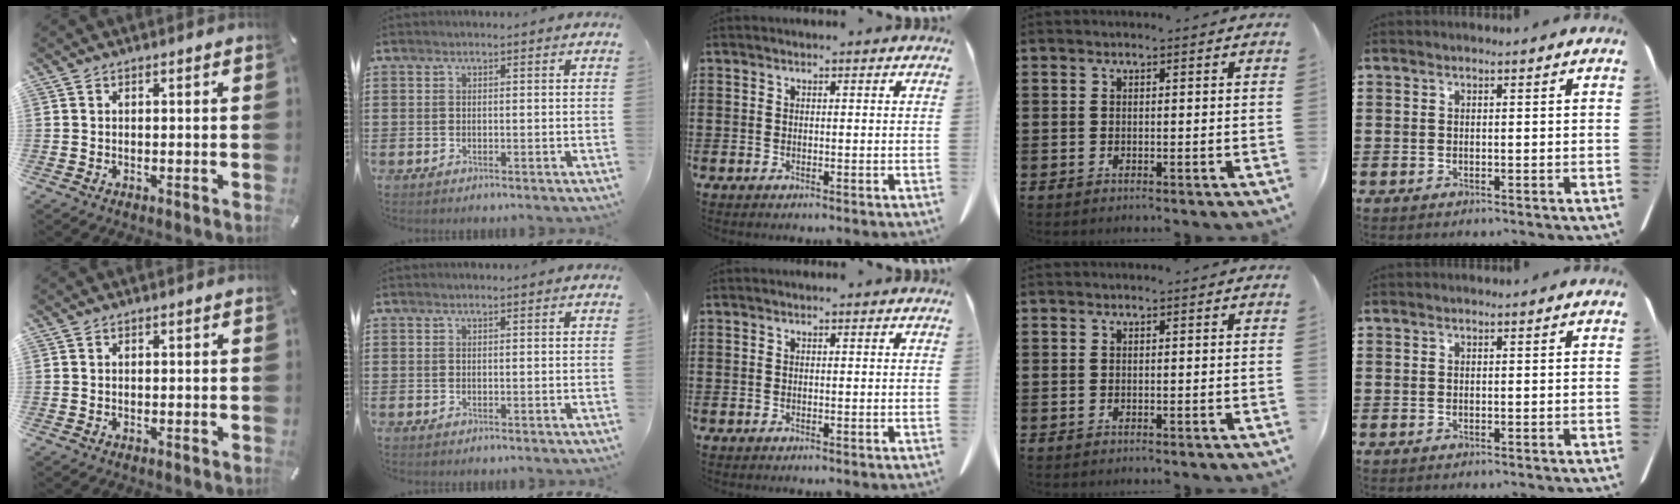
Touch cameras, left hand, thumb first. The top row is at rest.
{}